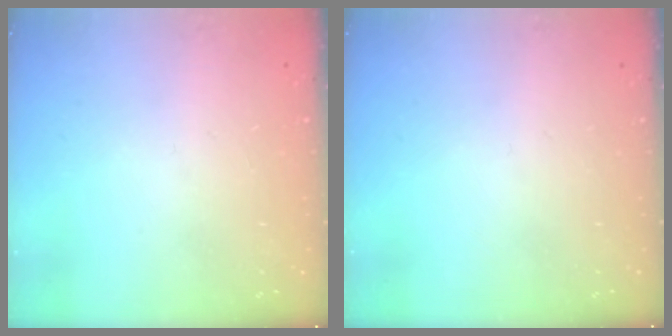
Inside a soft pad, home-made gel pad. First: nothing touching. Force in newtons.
{"total": 0.0}